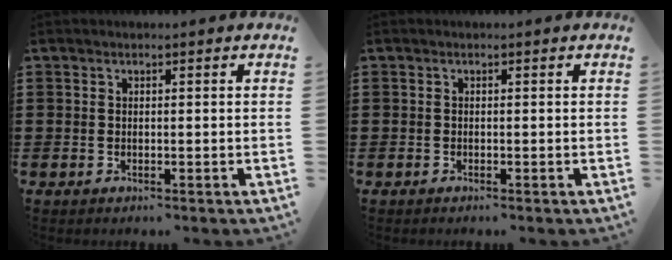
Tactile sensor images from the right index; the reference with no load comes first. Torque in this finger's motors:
{"motor_torque": [-0.11, 0.79, 0.02, 0.01]}